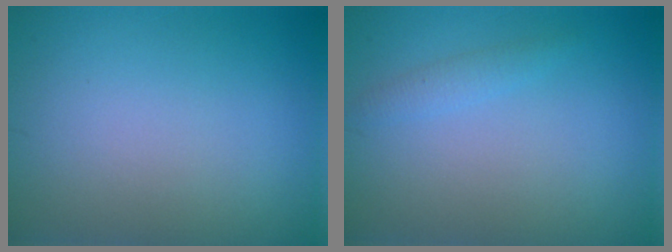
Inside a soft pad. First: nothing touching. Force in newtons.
{"total": 1.1, "press": 1.1, "slide": 0.1}